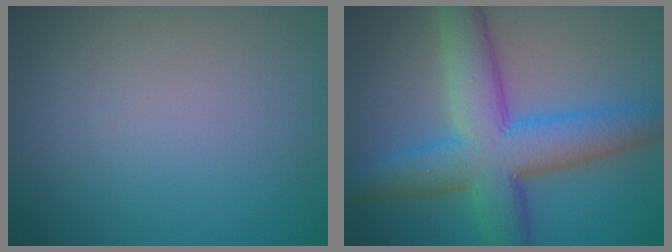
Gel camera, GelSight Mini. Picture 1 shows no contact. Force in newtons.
{"total": 9.0, "press": 9.0, "slide": 0.2}